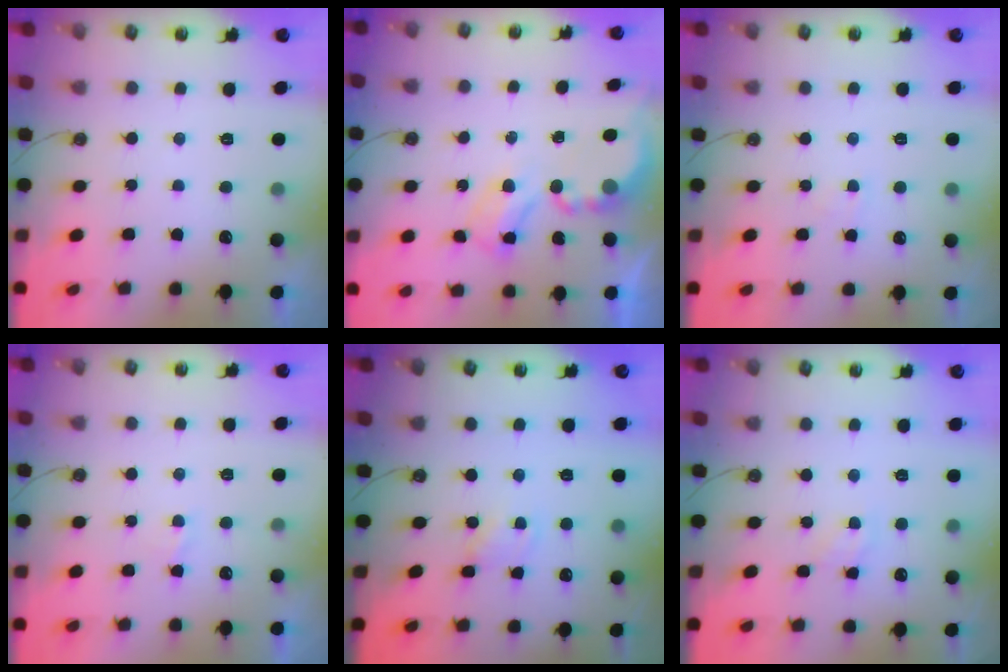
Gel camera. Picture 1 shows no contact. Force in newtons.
{"total": 4.9, "press": 4.9, "slide": 0.4}
{"total": 3.4, "press": 3.4, "slide": 0.3}
{"total": 1.6, "press": 1.6, "slide": 0.2}
{"total": 1.1, "press": 1.0, "slide": 0.1}
{"total": 4.2, "press": 4.1, "slide": 0.5}